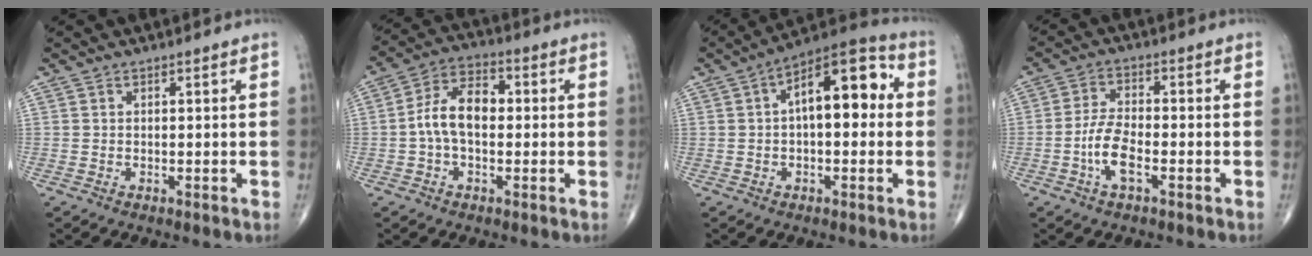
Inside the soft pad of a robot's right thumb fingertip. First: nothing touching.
{"total": 9.2, "force": [-0.3, 5.5, 7.4], "torque": [-0.130, 0.031, -0.017]}
{"total": 14.1, "force": [1.9, 6.6, 12.3], "torque": [-0.165, 0.039, 0.020]}
{"total": 6.4, "force": [-2.3, 2.5, 5.5], "torque": [-0.115, 0.018, -0.046]}